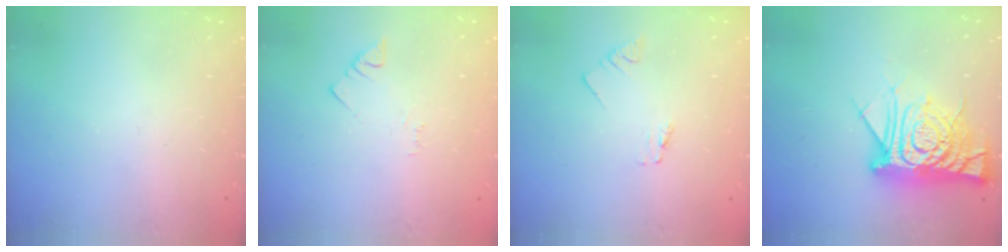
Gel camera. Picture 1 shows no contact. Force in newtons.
{"total": 1.5, "press": 1.5, "slide": 0.3}
{"total": 0.0}
{"total": 15.3, "press": 15.2, "slide": 1.3}